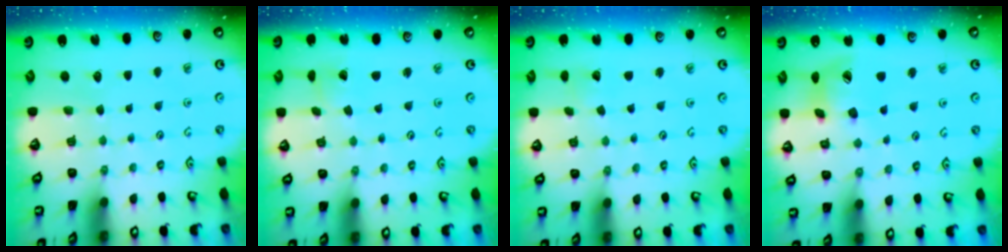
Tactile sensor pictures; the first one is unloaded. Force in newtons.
{"total": 1.5, "press": 1.5, "slide": 0.2}
{"total": 1.6, "press": 1.6, "slide": 0.0}
{"total": 12.9, "press": 12.8, "slide": 1.4}